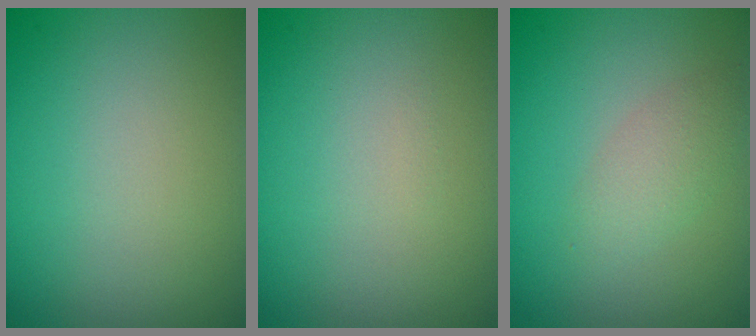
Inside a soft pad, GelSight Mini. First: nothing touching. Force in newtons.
{"total": 0.0}
{"total": 2.0, "press": 2.0, "slide": 0.1}